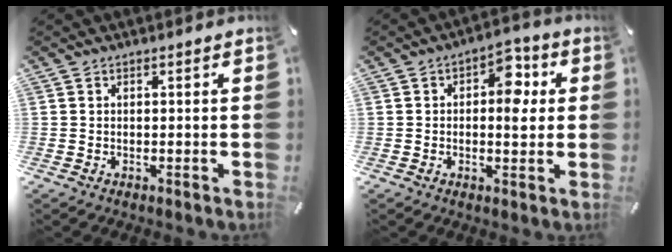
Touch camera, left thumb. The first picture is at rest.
{"total": 7.9, "force": [0.6, 4.8, 6.3], "torque": [-0.062, -0.006, 0.000]}